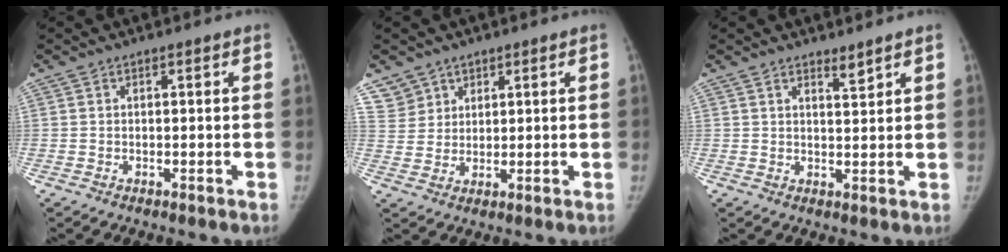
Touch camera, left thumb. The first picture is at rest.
{"total": 5.0, "force": [3.5, 3.5, -0.7], "torque": [0.044, -0.027, 0.068]}
{"total": 2.1, "force": [1.8, 0.2, 0.9], "torque": [-0.011, -0.020, 0.032]}